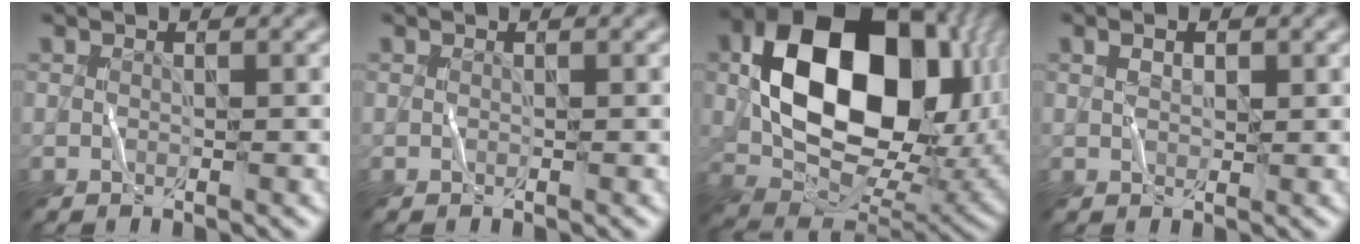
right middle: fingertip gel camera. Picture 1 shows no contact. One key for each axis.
{"total": 0.0}
{"total": 16.8, "fx": 2.7, "fy": 11.4, "fz": 12.1, "tx": -0.210, "ty": -0.003, "tz": 0.054}
{"total": 1.1, "fx": 0.5, "fy": 0.6, "fz": 0.7, "tx": -0.016, "ty": 0.004, "tz": 0.007}